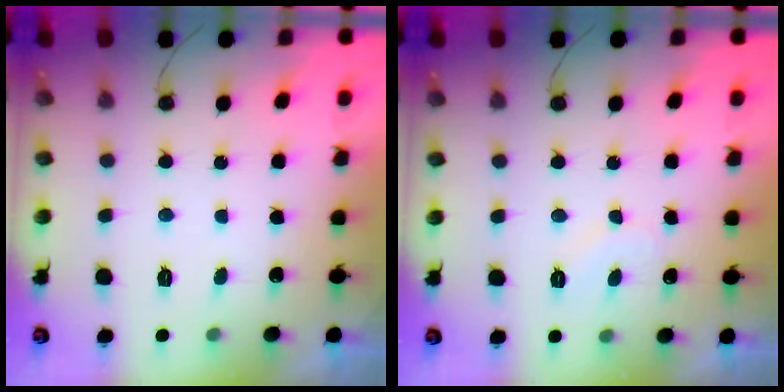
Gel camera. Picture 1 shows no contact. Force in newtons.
{"total": 6.0, "press": 6.0, "slide": 0.5}